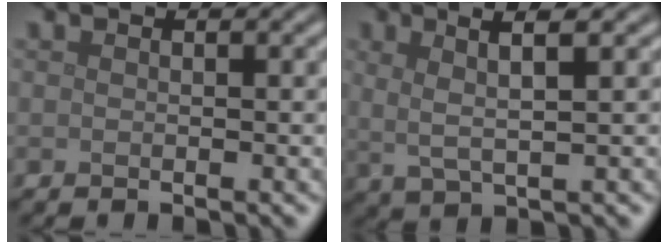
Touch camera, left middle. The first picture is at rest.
{"total": 3.7, "force": [1.2, 0.8, 3.4], "torque": [-0.068, 0.002, 0.025]}